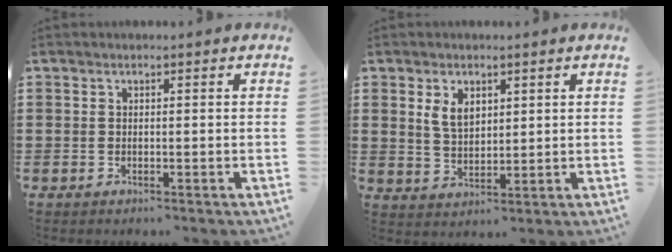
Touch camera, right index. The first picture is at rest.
{"total": 4.1, "force": [1.8, 2.6, 2.6], "torque": [-0.061, 0.008, 0.033]}